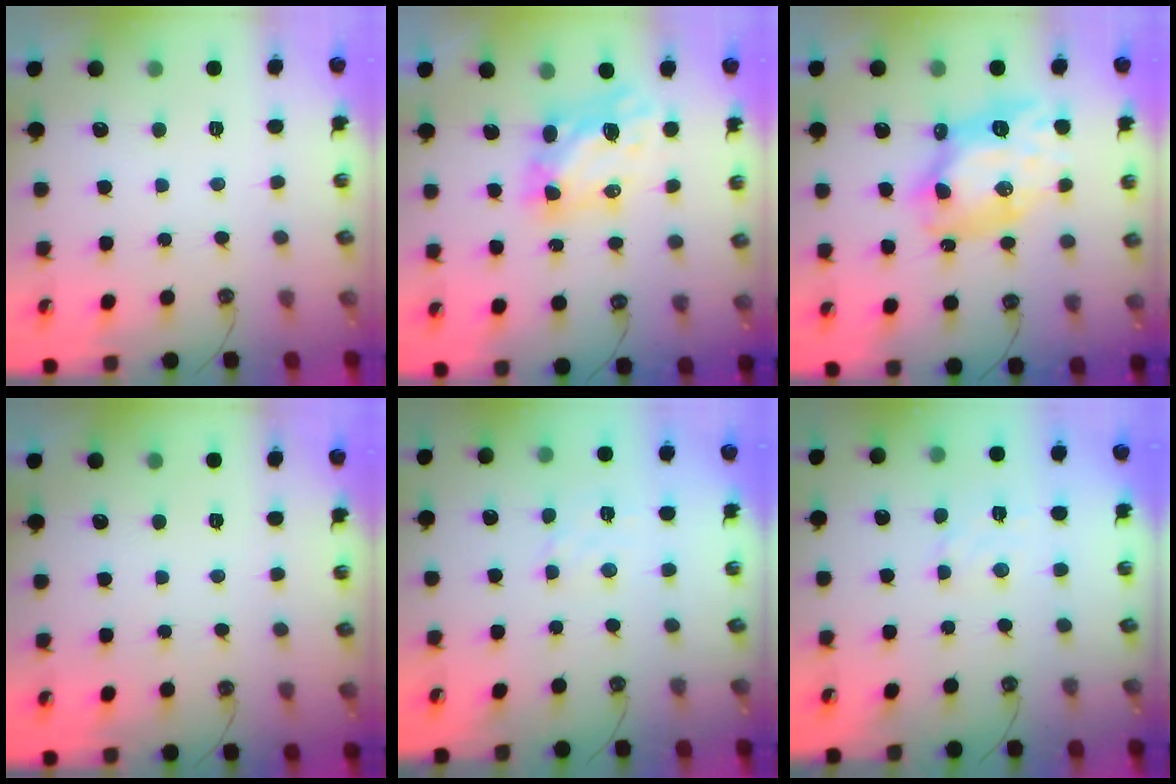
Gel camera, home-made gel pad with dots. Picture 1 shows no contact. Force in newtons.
{"total": 6.6, "press": 6.6, "slide": 0.4}
{"total": 13.0, "press": 12.9, "slide": 1.3}
{"total": 0.0}
{"total": 2.1, "press": 2.1, "slide": 0.5}
{"total": 2.8, "press": 2.7, "slide": 0.4}